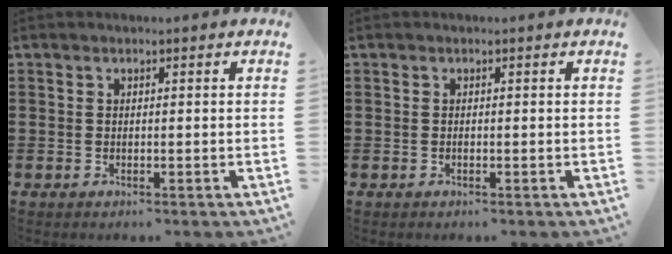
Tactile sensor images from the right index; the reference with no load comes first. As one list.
[{"total": 0.0}]